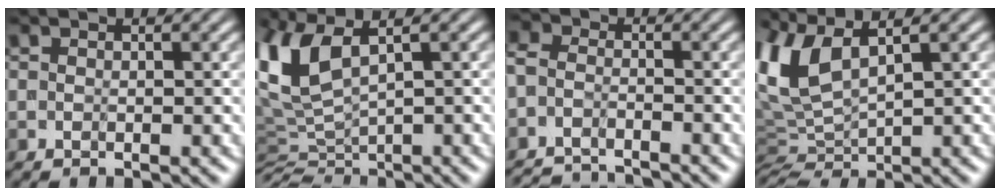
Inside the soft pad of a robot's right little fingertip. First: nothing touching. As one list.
[{"total": 5.3, "force": [1.2, 2.4, 4.5], "torque": [-0.134, -0.001, 0.020]}, {"total": 5.7, "force": [-5.5, 0.9, 1.1], "torque": [-0.036, -0.013, -0.100]}, {"total": 5.2, "force": [2.2, 1.8, 4.3], "torque": [-0.130, 0.007, 0.046]}]